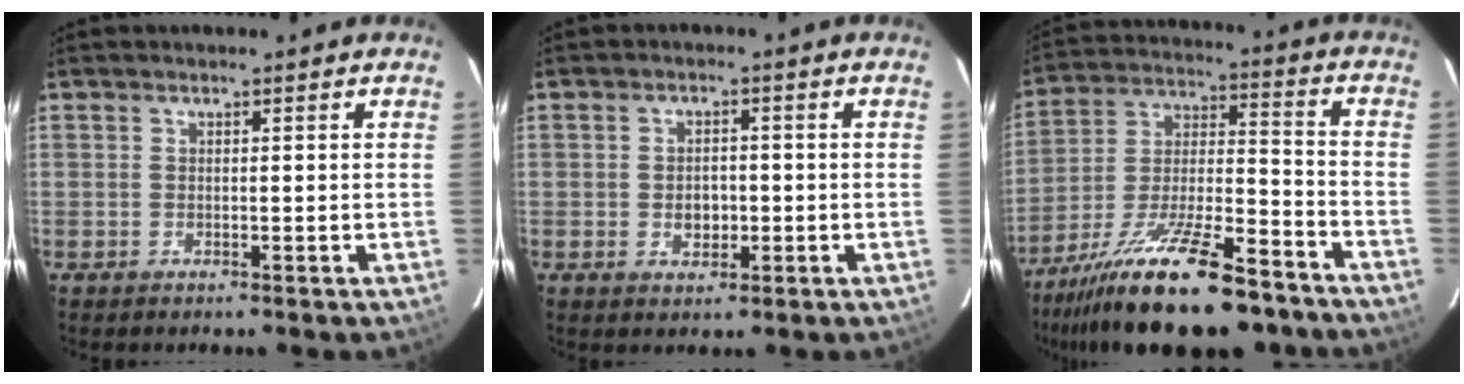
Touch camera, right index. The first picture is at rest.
{"total": 3.5, "force": [-0.7, 2.7, 2.2], "torque": [-0.038, 0.004, -0.008]}
{"total": 24.0, "force": [-17.7, 6.3, 14.9], "torque": [-0.275, -0.030, -0.279]}